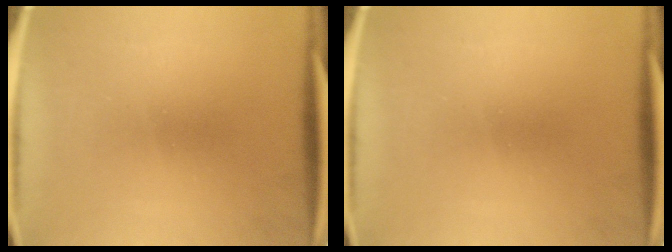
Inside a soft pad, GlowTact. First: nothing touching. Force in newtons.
{"total": 0.0}